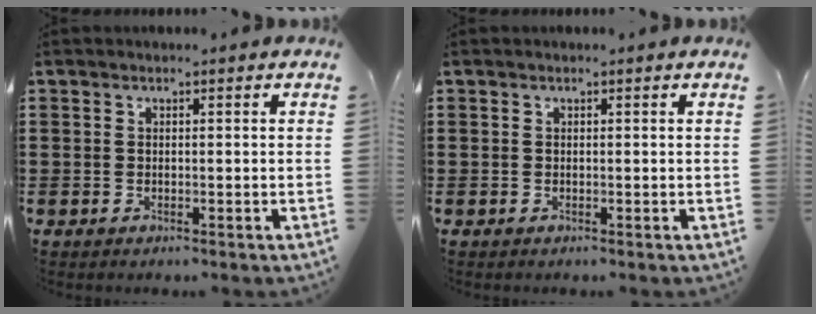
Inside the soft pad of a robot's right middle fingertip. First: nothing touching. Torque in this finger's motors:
{"motor_torque": [-0.07, 0.04, -0.01, -0.01]}